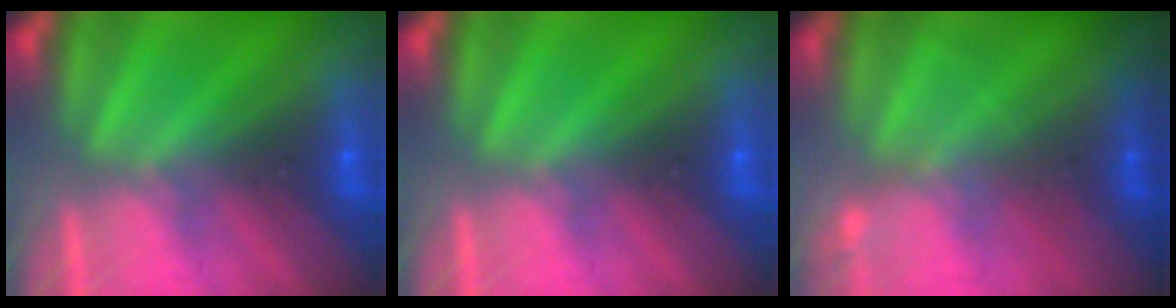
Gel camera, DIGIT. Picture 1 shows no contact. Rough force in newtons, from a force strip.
{"total": 0.0}
{"total": 2.2}